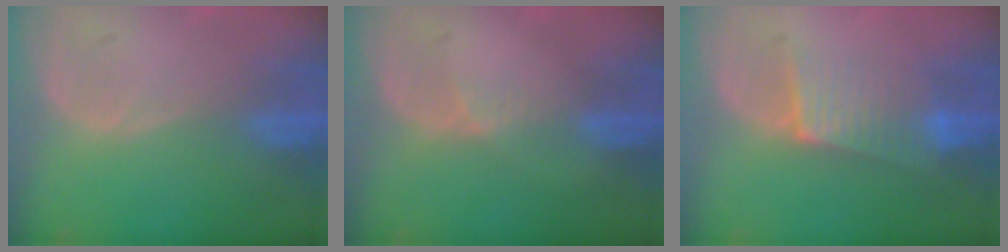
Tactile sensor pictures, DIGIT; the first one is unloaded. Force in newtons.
{"total": 2.0, "press": 1.6, "slide": 1.3}
{"total": 6.5, "press": 5.9, "slide": 2.9}